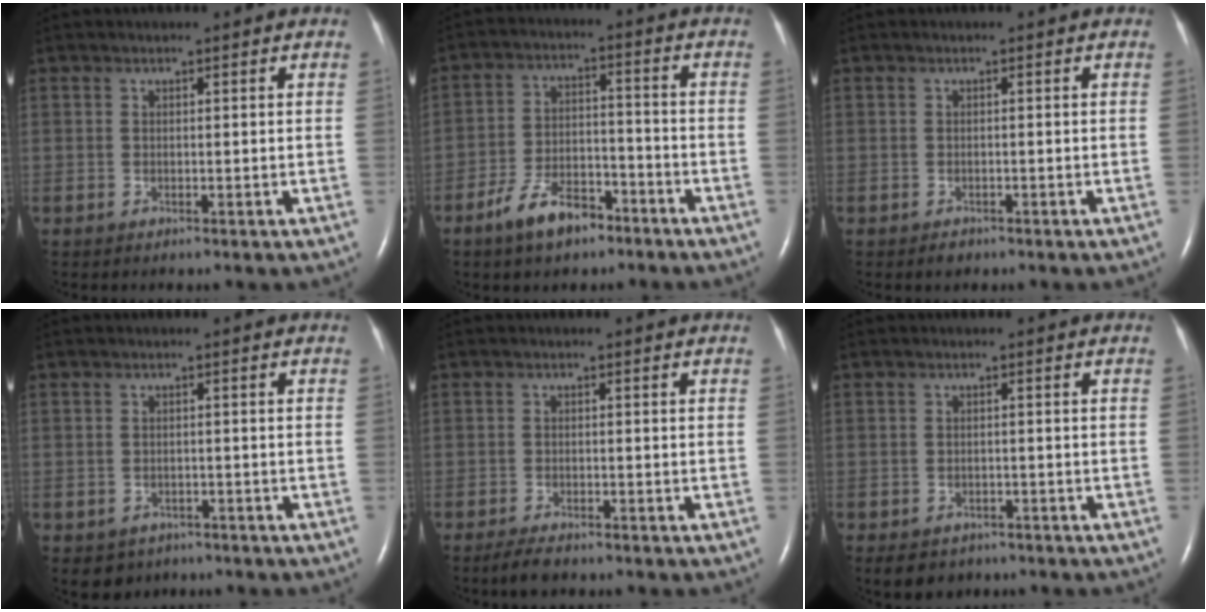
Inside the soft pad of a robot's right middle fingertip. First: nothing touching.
{"total": 8.3, "force": [-5.7, 3.6, 4.8], "torque": [-0.099, 0.007, -0.098]}
{"total": 1.0, "force": [-0.8, 0.6, 0.3], "torque": [-0.007, 0.000, -0.009]}
{"total": 3.4, "force": [-2.2, 2.5, 0.4], "torque": [-0.009, 0.006, -0.028]}
{"total": 2.6, "force": [-2.1, 0.7, 1.4], "torque": [-0.036, -0.006, -0.036]}
{"total": 6.3, "force": [-4.5, 4.0, 1.7], "torque": [-0.029, 0.002, -0.059]}